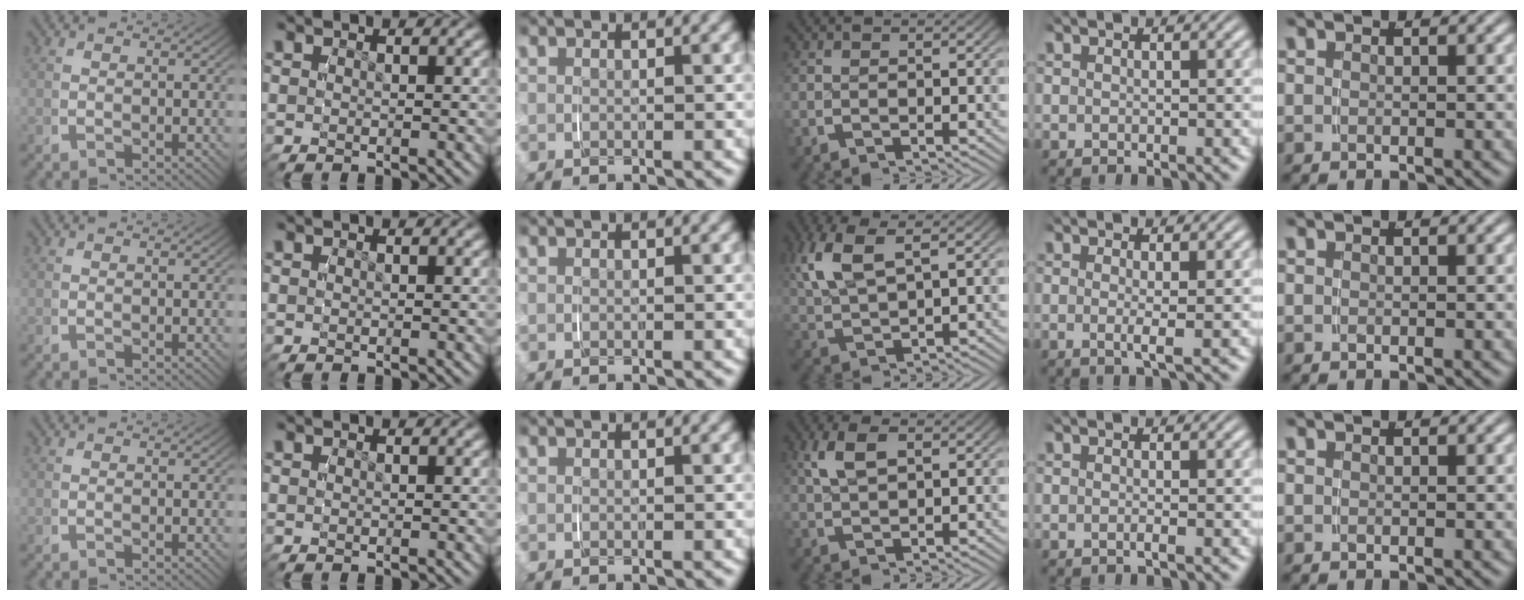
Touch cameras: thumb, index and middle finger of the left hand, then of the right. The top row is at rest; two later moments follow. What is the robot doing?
{"motion": "grasp_and_lifting", "object": "map"}